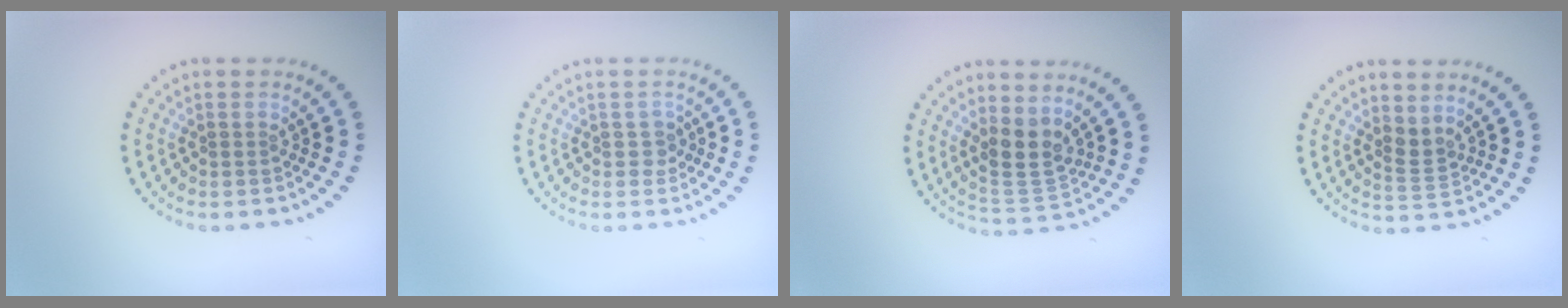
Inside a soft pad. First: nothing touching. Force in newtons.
{"total": 1.4, "press": 1.3, "slide": 0.3}
{"total": 3.6, "press": 3.2, "slide": 1.5}
{"total": 1.8, "press": 1.3, "slide": 1.1}